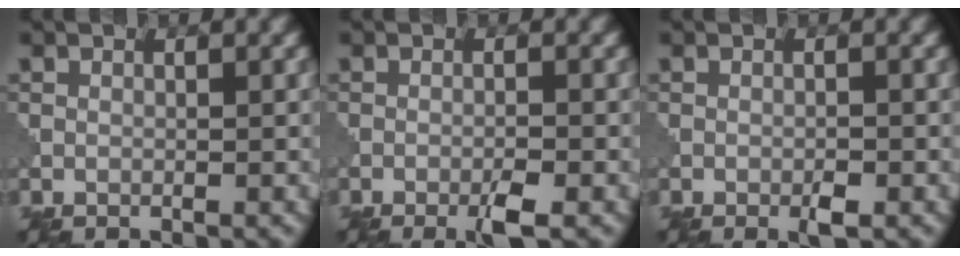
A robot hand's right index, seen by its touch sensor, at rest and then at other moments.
{"total": 2.3, "force": [-1.3, 0.2, 1.9], "torque": [-0.032, 0.001, -0.026]}
{"total": 1.4, "force": [-0.7, 0.3, 1.2], "torque": [-0.020, 0.000, -0.013]}